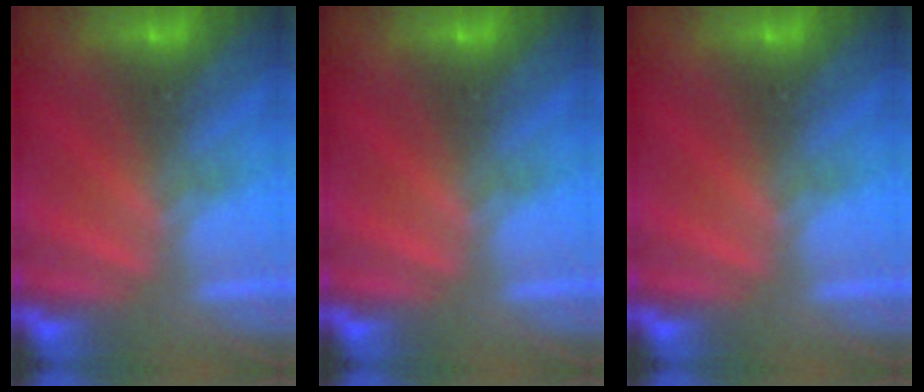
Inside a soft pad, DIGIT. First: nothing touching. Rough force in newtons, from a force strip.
{"total": 0.0}
{"total": 0.0}